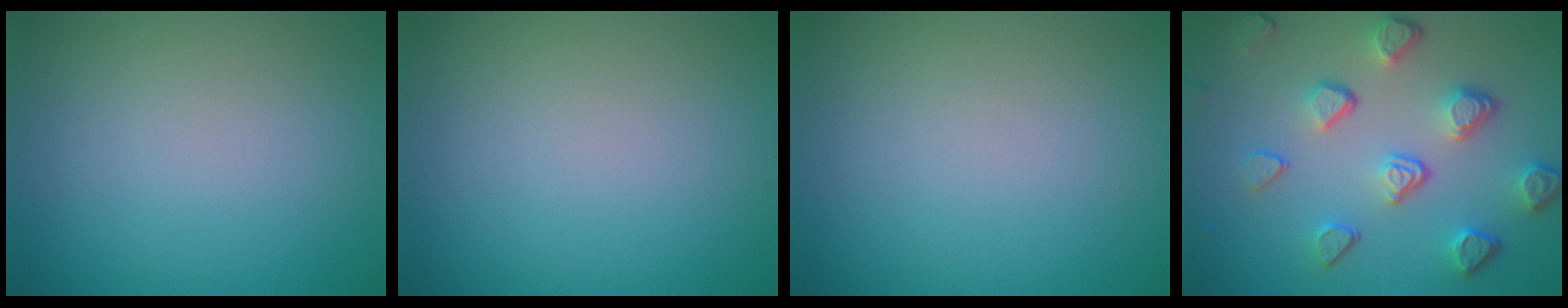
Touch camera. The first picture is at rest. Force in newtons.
{"total": 0.0}
{"total": 0.0}
{"total": 5.1, "press": 3.7, "slide": 3.5}